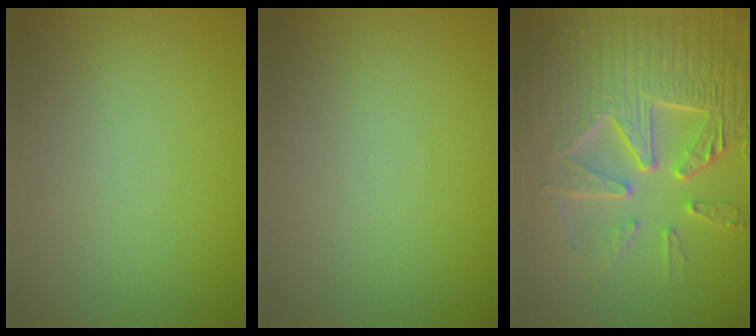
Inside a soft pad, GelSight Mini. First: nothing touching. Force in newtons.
{"total": 0.0}
{"total": 9.8, "press": 6.6, "slide": 7.2}